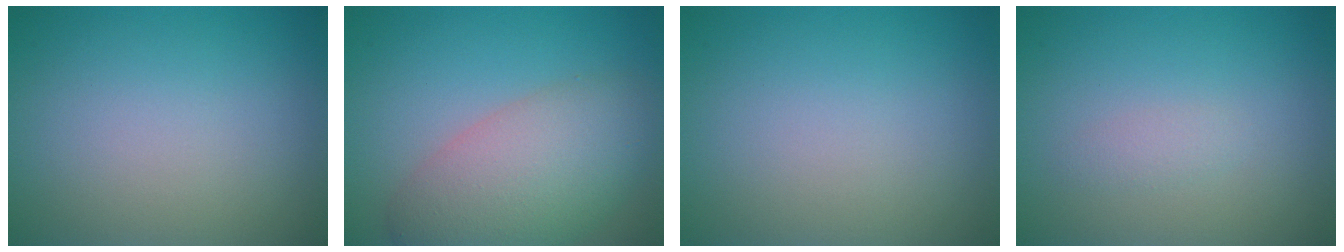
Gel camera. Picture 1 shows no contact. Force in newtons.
{"total": 7.4, "press": 7.4, "slide": 0.6}
{"total": 0.0}
{"total": 0.9, "press": 0.9, "slide": 0.1}